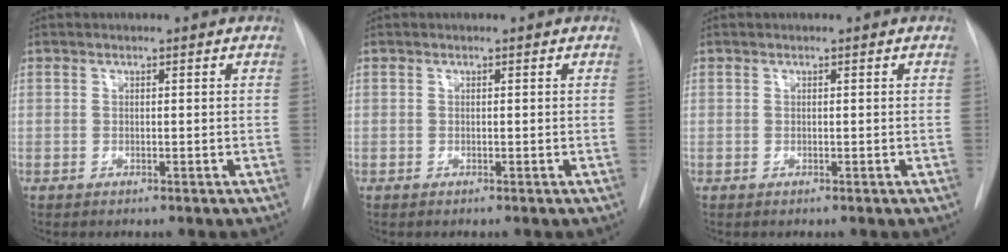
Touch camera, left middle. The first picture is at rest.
{"total": 0.0}
{"total": 0.0}